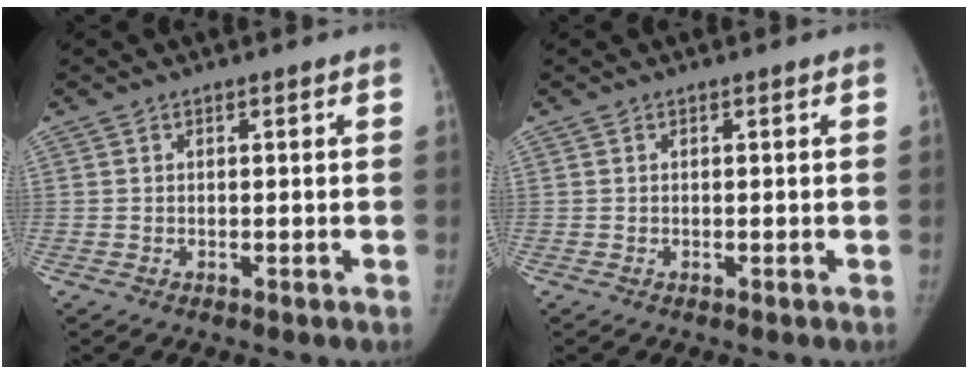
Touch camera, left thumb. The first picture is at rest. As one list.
[{"total": 0.0}]